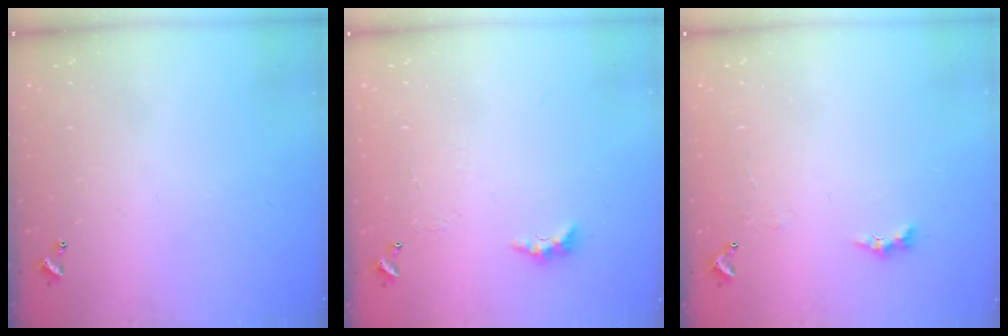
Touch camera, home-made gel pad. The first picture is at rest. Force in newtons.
{"total": 3.0, "press": 2.9, "slide": 0.7}
{"total": 2.0, "press": 1.9, "slide": 0.6}